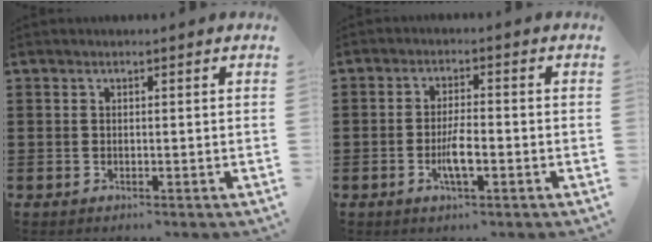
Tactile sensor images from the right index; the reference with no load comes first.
{"total": 4.2, "force": [-1.4, 1.0, 3.8], "torque": [-0.078, -0.003, -0.028]}